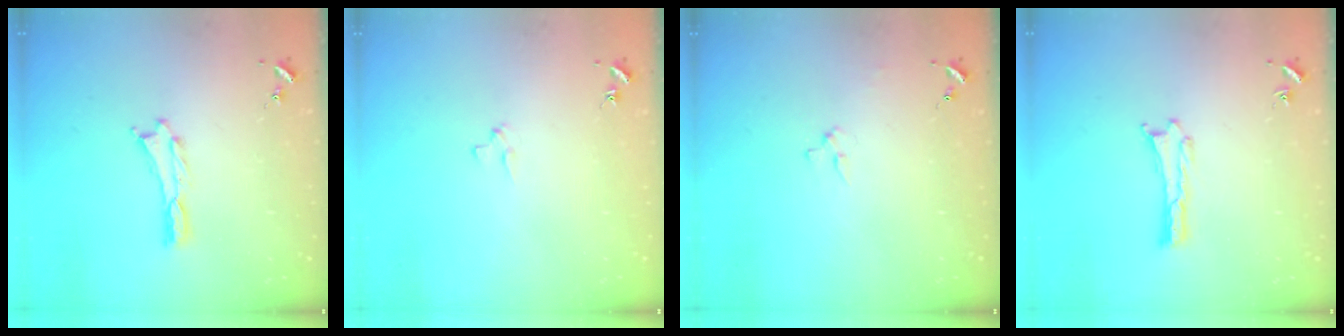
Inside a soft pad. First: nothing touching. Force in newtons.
{"total": 1.9, "press": 1.9, "slide": 0.2}
{"total": 2.3, "press": 2.3, "slide": 0.3}
{"total": 0.0}